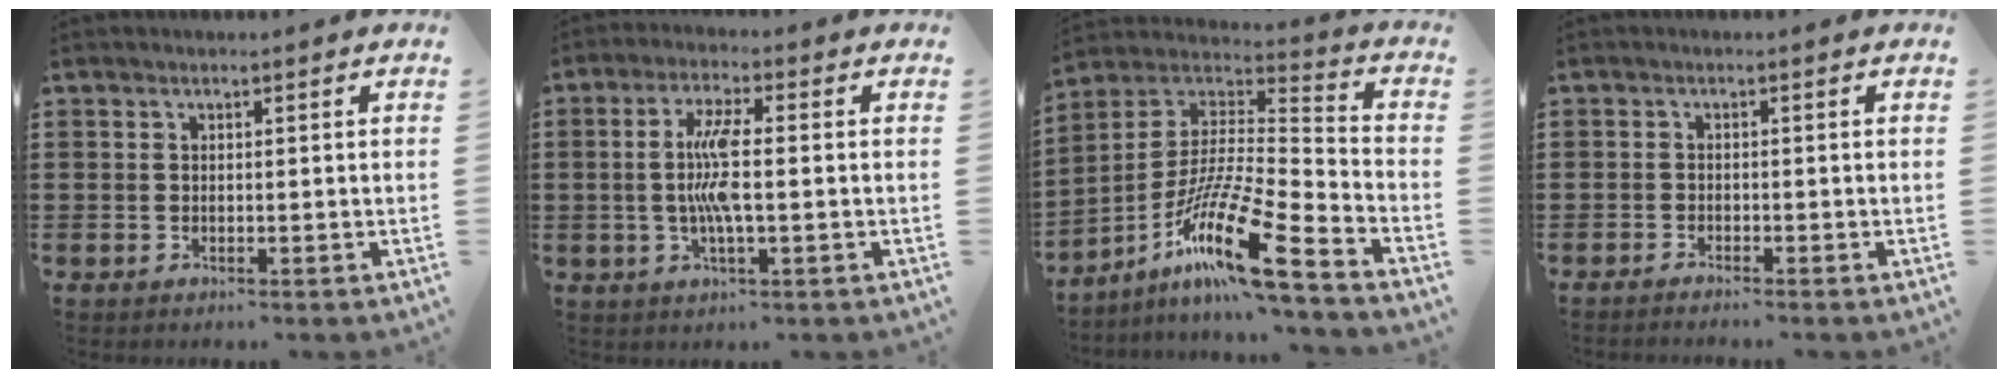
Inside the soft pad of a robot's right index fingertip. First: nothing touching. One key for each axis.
{"total": 6.9, "fx": -0.4, "fy": 1.4, "fz": 6.8, "tx": -0.144, "ty": -0.003, "tz": -0.018}
{"total": 16.8, "fx": -10.8, "fy": 1.7, "fz": 12.7, "tx": -0.246, "ty": 0.005, "tz": -0.197}
{"total": 1.2, "fx": -1.1, "fy": -0.2, "fz": 0.1, "tx": -0.004, "ty": -0.002, "tz": -0.022}